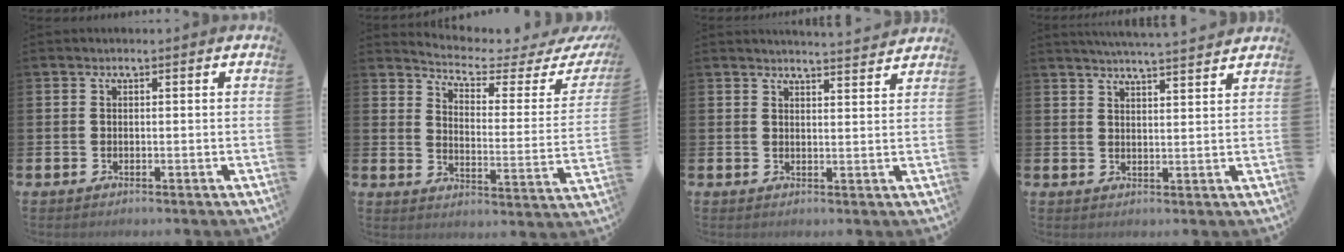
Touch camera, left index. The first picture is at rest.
{"total": 4.5, "force": [4.0, 0.8, 1.8], "torque": [-0.052, -0.037, 0.057]}
{"total": 3.4, "force": [3.4, -0.3, 0.0], "torque": [0.002, -0.025, 0.059]}
{"total": 4.5, "force": [4.4, -0.7, 0.6], "torque": [-0.022, -0.024, 0.078]}